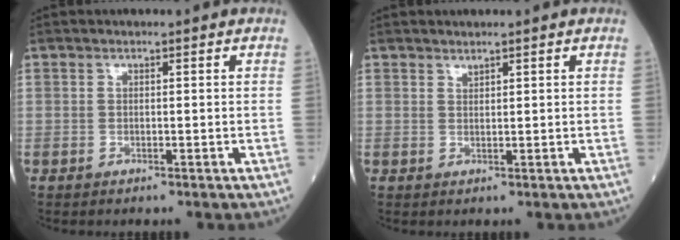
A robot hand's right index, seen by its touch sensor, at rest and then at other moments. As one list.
[{"total": 0.7, "force": [0.7, 0.1, 0.2], "torque": [-0.006, -0.004, 0.014]}]